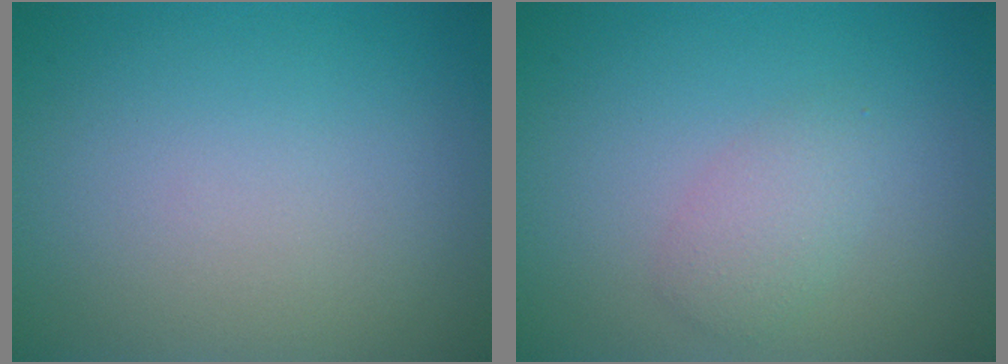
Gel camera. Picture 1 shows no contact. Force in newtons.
{"total": 2.0, "press": 2.0, "slide": 0.0}